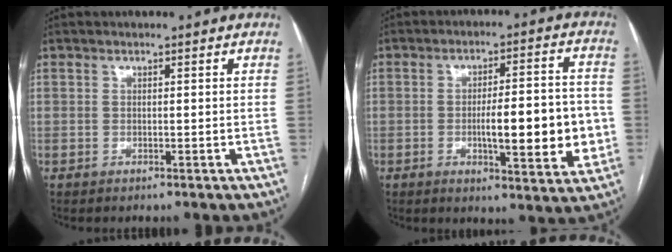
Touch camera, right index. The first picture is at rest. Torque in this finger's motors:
{"motor_torque": [1.78, -0.17, 0.34, 0.14]}